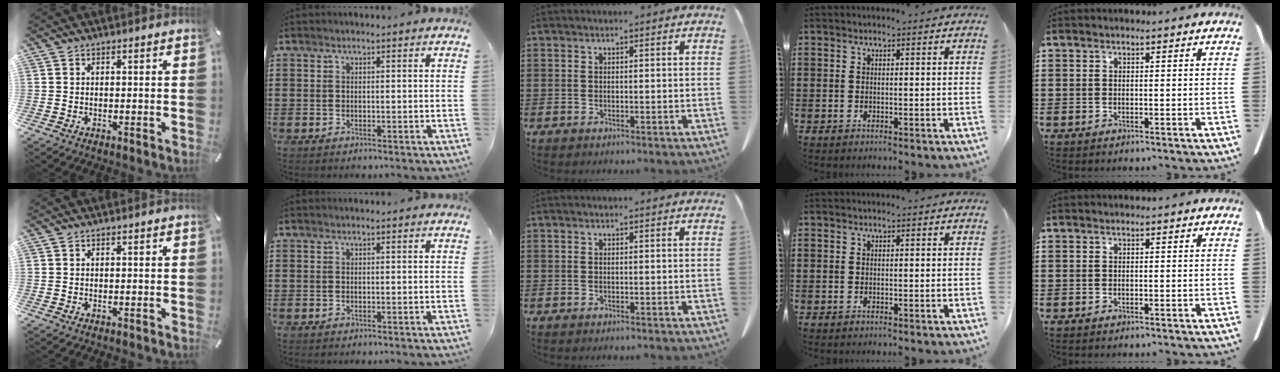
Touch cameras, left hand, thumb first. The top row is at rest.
{}